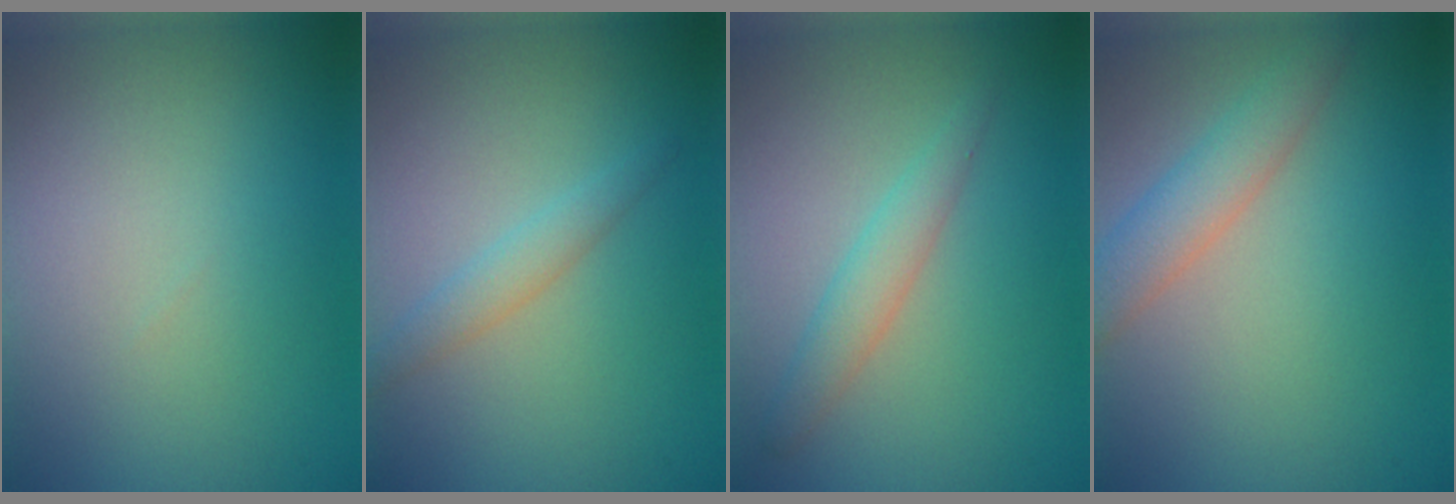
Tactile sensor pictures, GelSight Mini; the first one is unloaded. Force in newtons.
{"total": 1.9, "press": 1.9, "slide": 0.0}
{"total": 2.3, "press": 2.3, "slide": 0.0}
{"total": 3.2, "press": 3.2, "slide": 0.2}